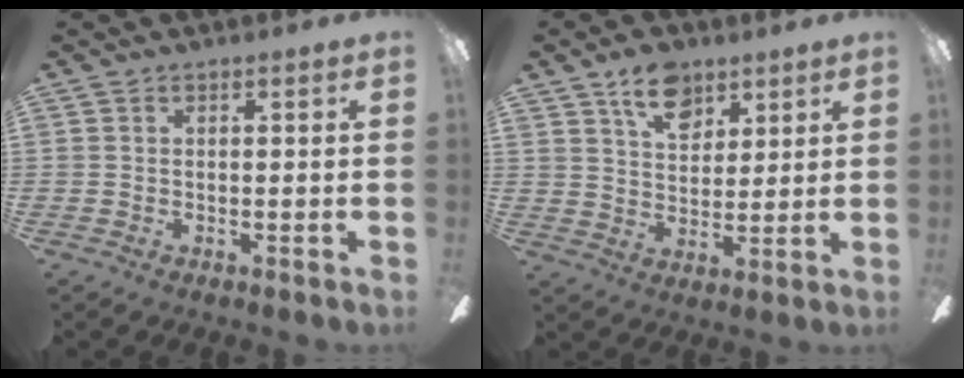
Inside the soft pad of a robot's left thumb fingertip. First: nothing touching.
{"total": 10.3, "force": [6.5, 5.9, 5.4], "torque": [-0.075, -0.024, 0.117]}